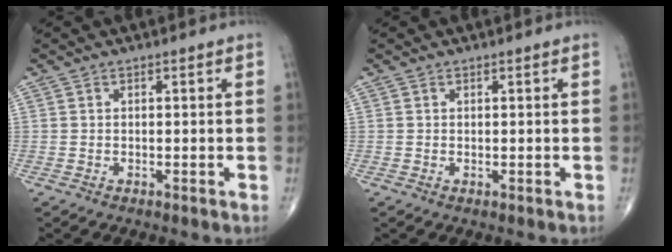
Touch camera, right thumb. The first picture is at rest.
{"total": 0.0}